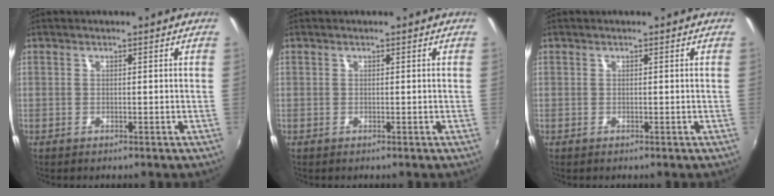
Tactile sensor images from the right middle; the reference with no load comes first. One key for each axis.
{"total": 0.0}
{"total": 0.0}